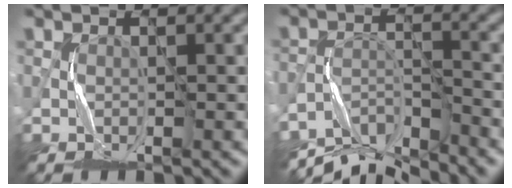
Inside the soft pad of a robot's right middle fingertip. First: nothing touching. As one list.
[{"total": 7.6, "force": [-6.9, 1.9, 2.5], "torque": [-0.044, -0.008, -0.128]}]